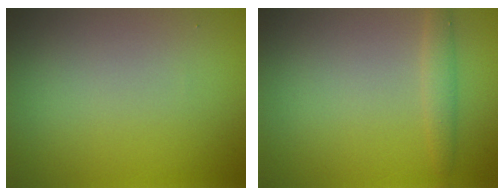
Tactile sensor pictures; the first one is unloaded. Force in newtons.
{"total": 1.5, "press": 1.5, "slide": 0.0}